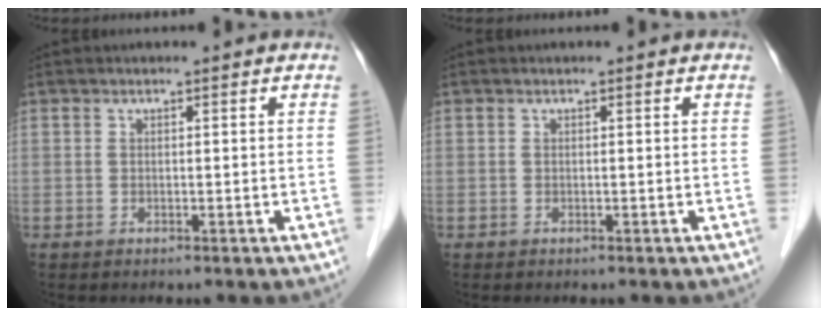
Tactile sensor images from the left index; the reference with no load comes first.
{"total": 0.0}